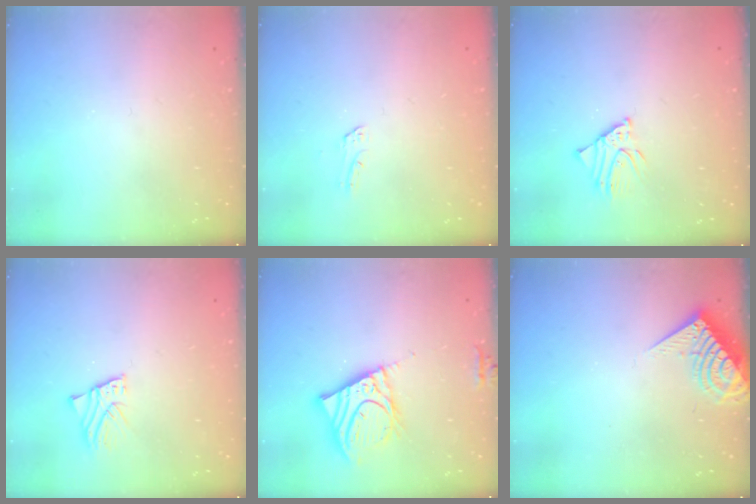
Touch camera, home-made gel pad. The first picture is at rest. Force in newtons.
{"total": 1.9, "press": 1.9, "slide": 0.1}
{"total": 3.3, "press": 3.2, "slide": 0.3}
{"total": 2.3, "press": 2.3, "slide": 0.2}
{"total": 13.8, "press": 13.5, "slide": 2.8}
{"total": 8.1, "press": 8.1, "slide": 0.7}